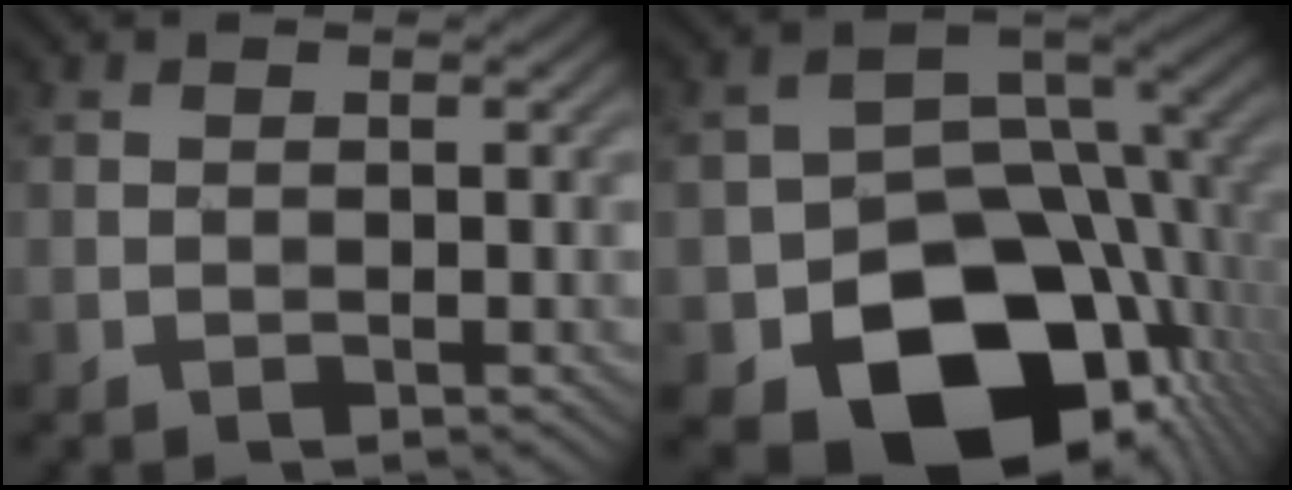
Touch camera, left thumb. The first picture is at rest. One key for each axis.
{"total": 16.1, "fx": -6.8, "fy": 11.0, "fz": 9.6, "tx": -0.125, "ty": -0.036, "tz": -0.107}